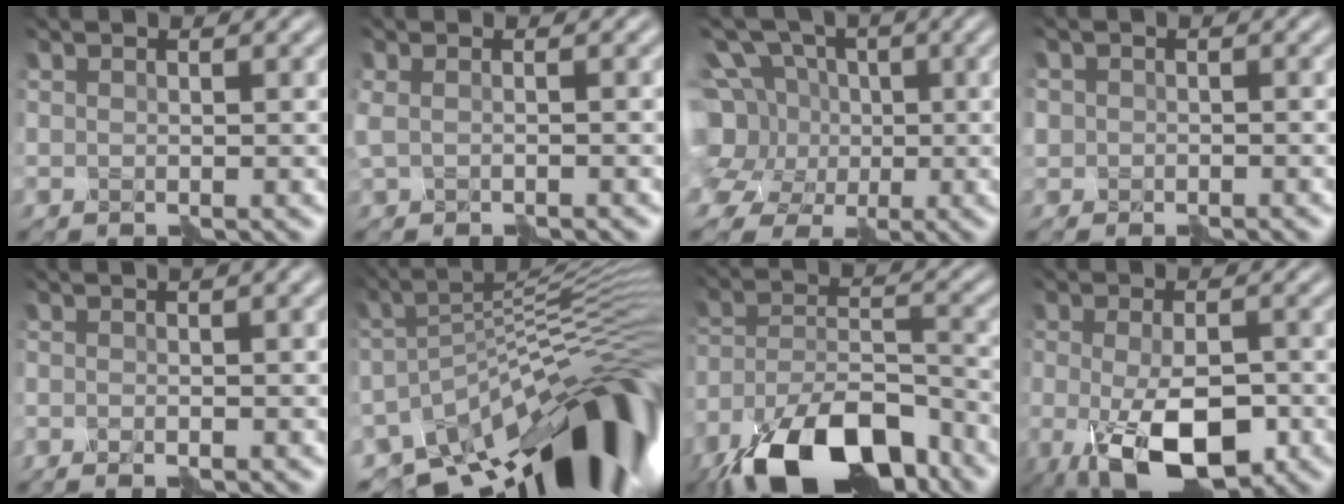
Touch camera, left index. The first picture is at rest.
{"total": 1.3, "force": [-0.7, 0.6, 1.0], "torque": [-0.021, -0.004, -0.013]}
{"total": 10.8, "force": [-0.4, 9.6, 4.8], "torque": [-0.127, 0.022, -0.044]}
{"total": 1.4, "force": [-0.8, 1.2, -0.2], "torque": [0.012, -0.003, -0.019]}
{"total": 3.2, "force": [-0.7, 1.1, 2.9], "torque": [-0.015, 0.010, -0.021]}
{"total": 15.1, "force": [-8.9, 4.9, 11.1], "torque": [-0.159, 0.016, -0.162]}
{"total": 14.3, "force": [-10.5, 5.4, 8.1], "torque": [-0.156, -0.008, -0.188]}
{"total": 8.5, "force": [-3.5, 3.6, 6.9], "torque": [-0.124, -0.013, -0.060]}